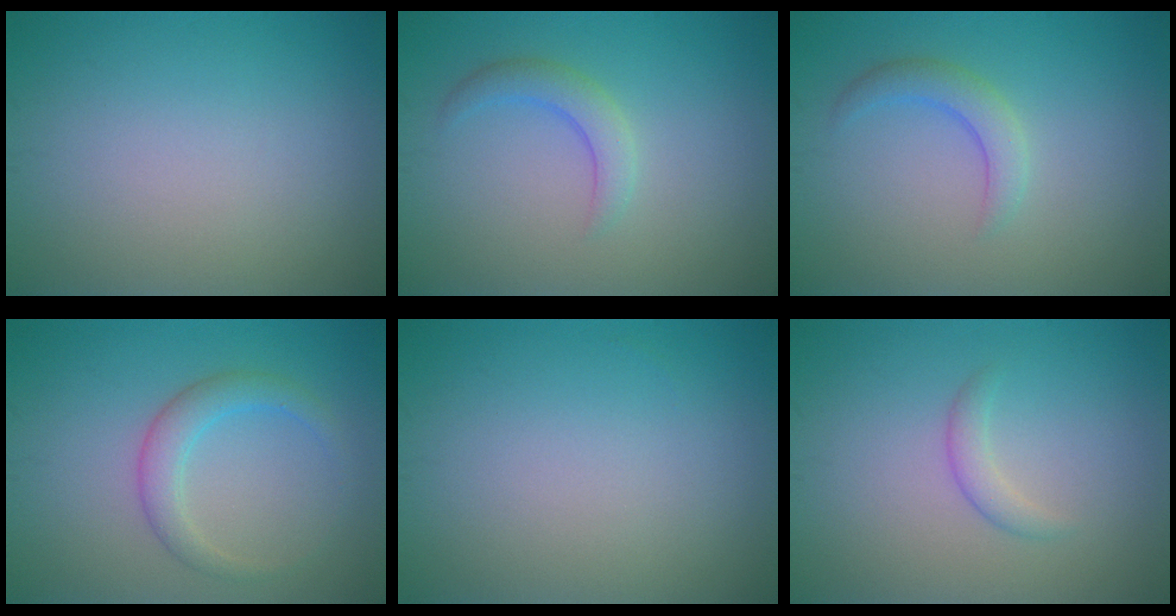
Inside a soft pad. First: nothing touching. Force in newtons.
{"total": 2.3, "press": 2.2, "slide": 0.2}
{"total": 2.3, "press": 2.2, "slide": 0.2}
{"total": 2.7, "press": 2.7, "slide": 0.1}
{"total": 0.0}
{"total": 1.4, "press": 1.4, "slide": 0.0}